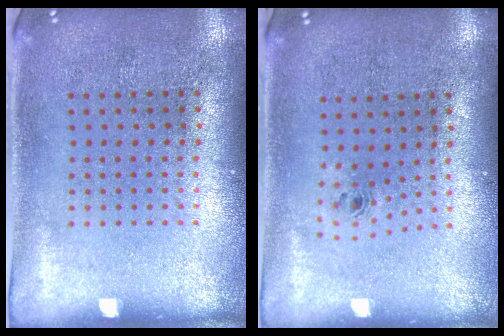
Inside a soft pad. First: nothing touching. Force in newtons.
{"total": 0.7, "press": 0.3, "slide": 0.7}